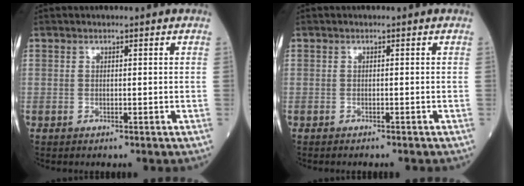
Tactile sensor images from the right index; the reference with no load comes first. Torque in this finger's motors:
{"motor_torque": [0.11, -0.02, -0.04, 0.00]}